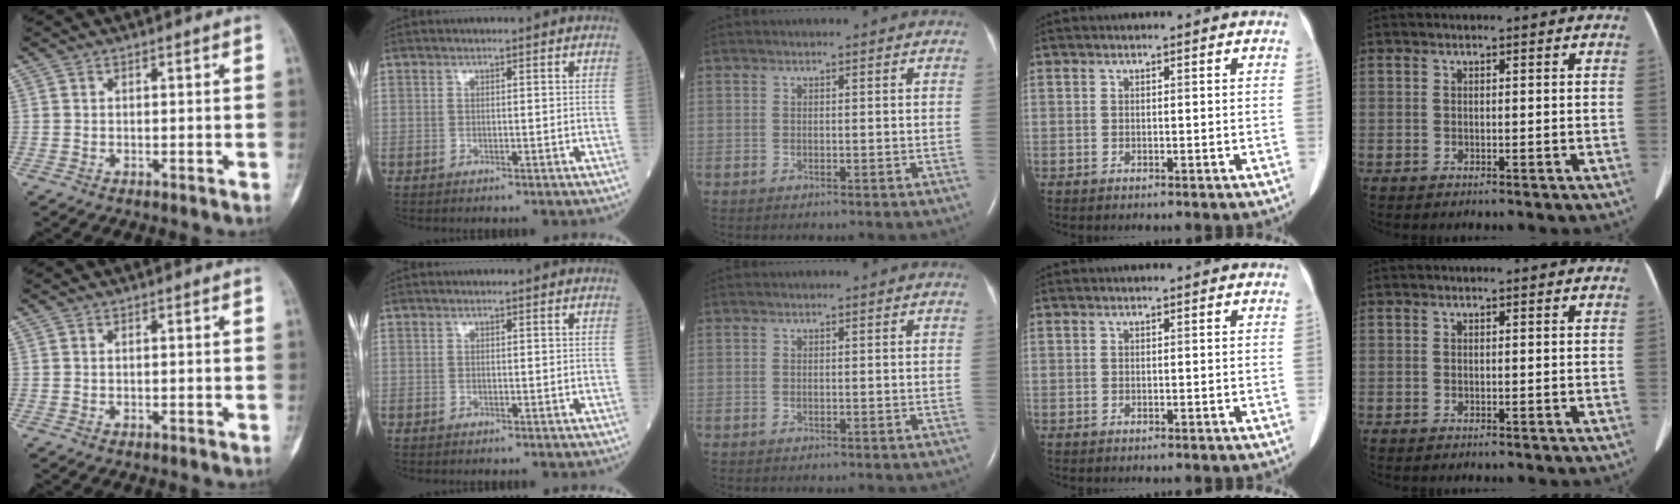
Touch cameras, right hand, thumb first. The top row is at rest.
{}